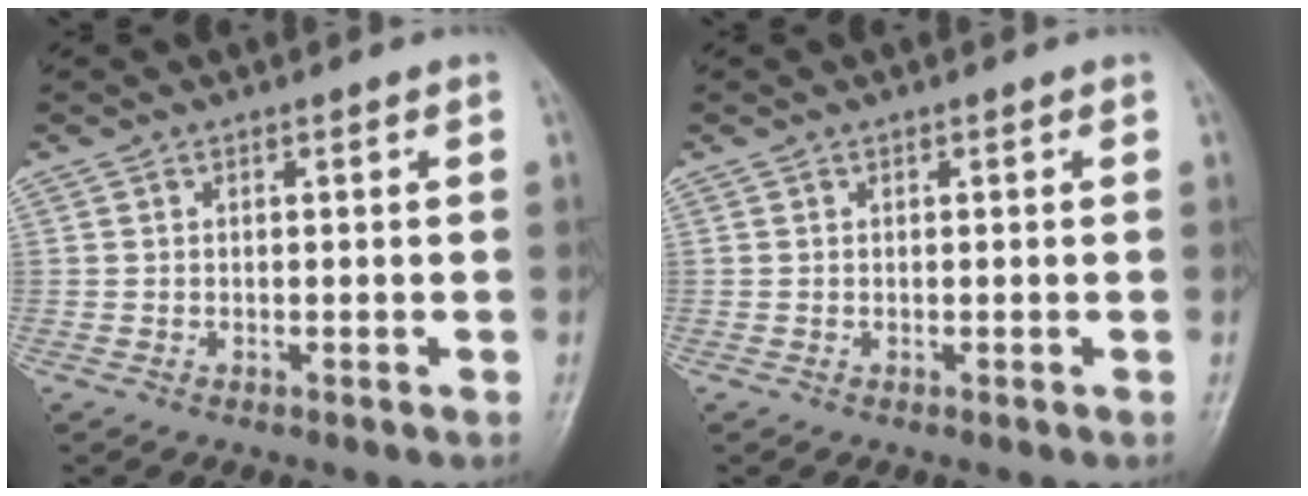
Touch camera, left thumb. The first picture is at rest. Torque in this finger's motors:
{"motor_torque": [0.04, 0.04, -0.01, -0.01, 0.00]}